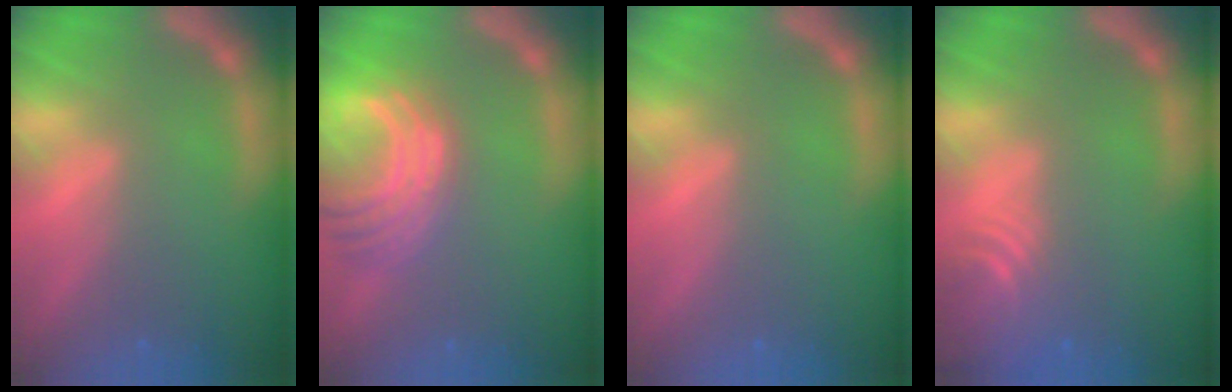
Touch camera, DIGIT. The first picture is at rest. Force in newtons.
{"total": 8.1}
{"total": 0.0}
{"total": 5.1}